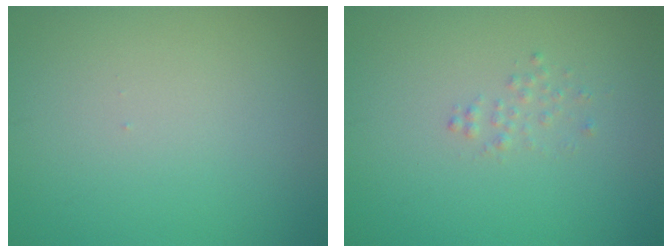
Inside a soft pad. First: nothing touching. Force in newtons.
{"total": 0.9, "press": 0.9, "slide": 0.0}